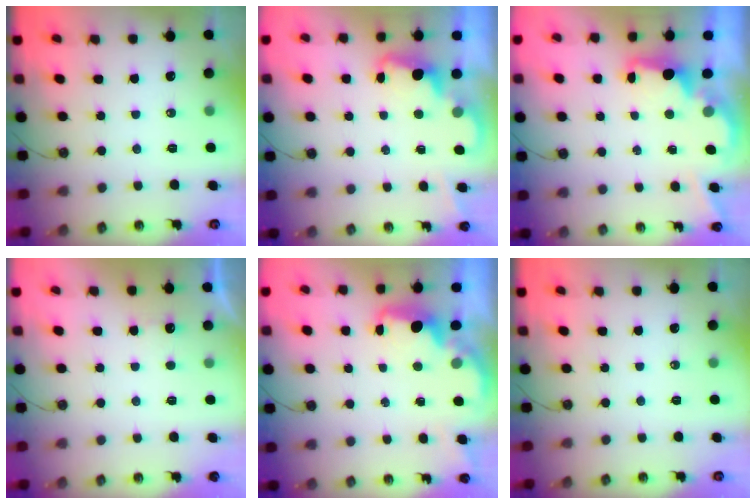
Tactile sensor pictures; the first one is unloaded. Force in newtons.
{"total": 2.3, "press": 2.3, "slide": 0.5}
{"total": 3.0, "press": 2.9, "slide": 0.5}
{"total": 0.9, "press": 0.6, "slide": 0.7}
{"total": 2.1, "press": 2.0, "slide": 0.6}
{"total": 0.0}